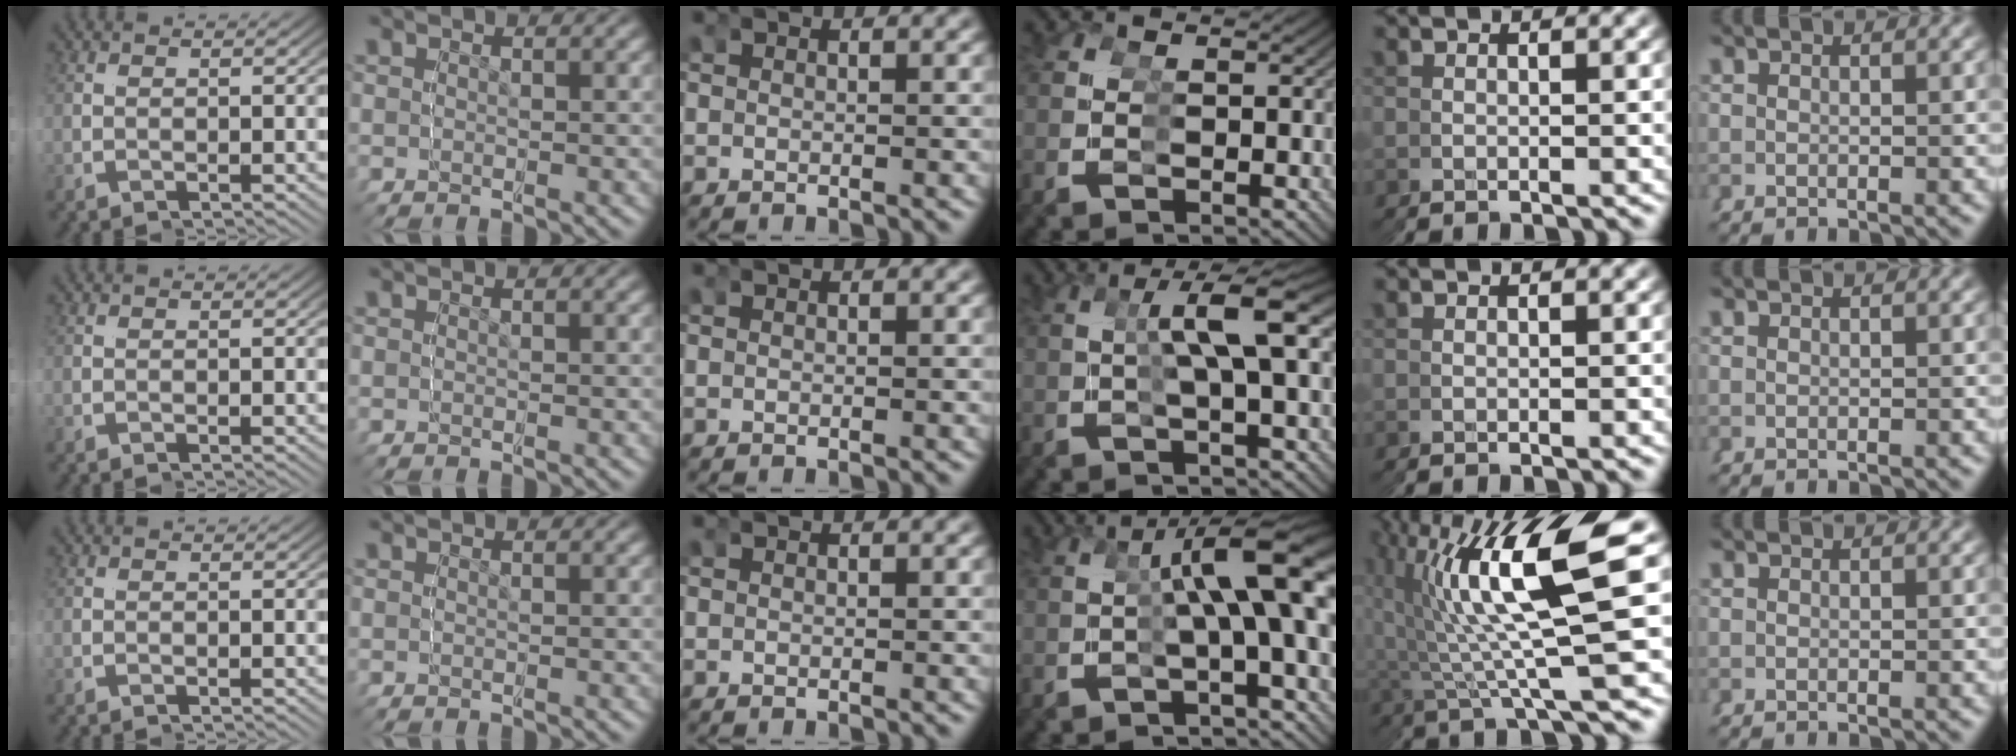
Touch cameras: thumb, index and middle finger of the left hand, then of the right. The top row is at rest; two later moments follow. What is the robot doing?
{"motion": "grasp_and_lifting", "object": "bottle"}